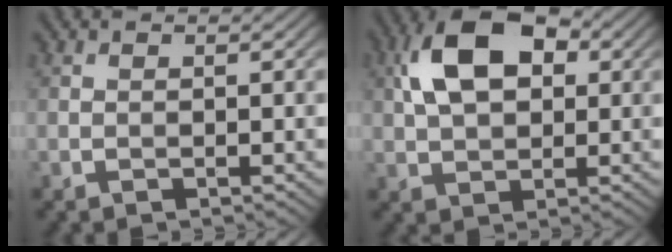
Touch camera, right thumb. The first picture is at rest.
{"total": 10.6, "force": [2.8, 6.4, 8.0], "torque": [-0.166, 0.023, 0.041]}